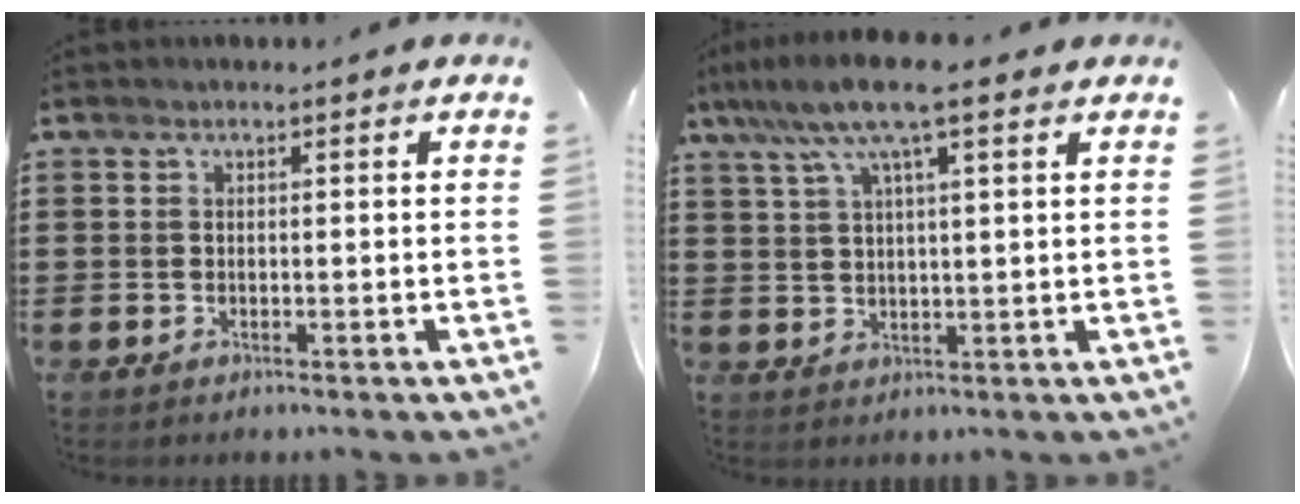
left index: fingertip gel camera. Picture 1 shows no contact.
{"total": 8.8, "force": [5.5, 1.3, 6.8], "torque": [-0.144, -0.003, 0.096]}